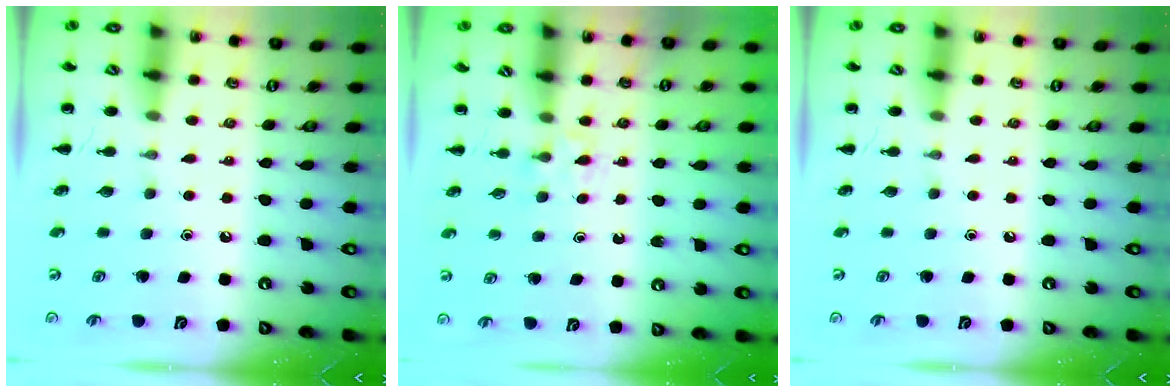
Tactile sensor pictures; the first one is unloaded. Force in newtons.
{"total": 2.9, "press": 2.7, "slide": 1.1}
{"total": 0.0}